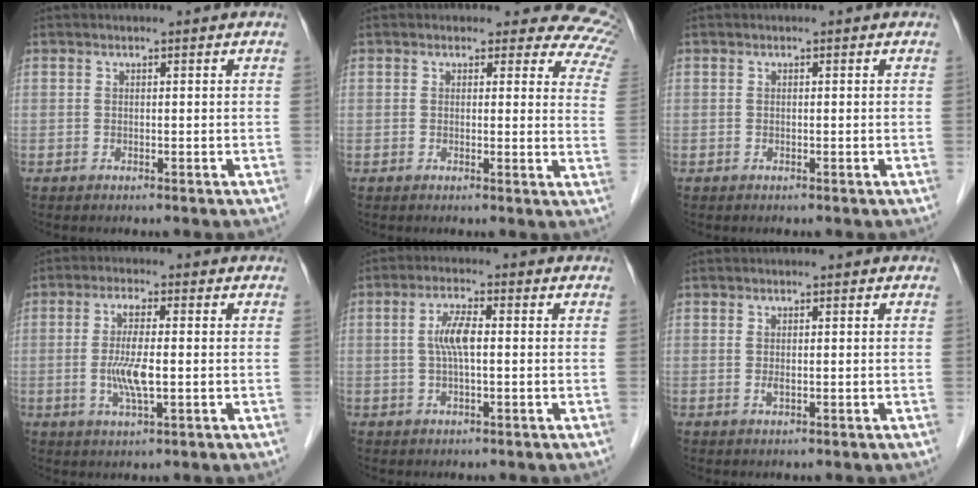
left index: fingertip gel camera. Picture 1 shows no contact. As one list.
[{"total": 9.9, "force": [8.2, 4.7, 2.9], "torque": [0.010, -0.029, 0.044]}, {"total": 0.0}, {"total": 6.1, "force": [-0.7, 0.7, 6.0], "torque": [-0.125, -0.009, -0.014]}, {"total": 4.4, "force": [0.2, 0.9, 4.3], "torque": [-0.093, 0.007, 0.003]}, {"total": 0.9, "force": [0.0, 0.3, 0.9], "torque": [-0.020, -0.003, 0.002]}]